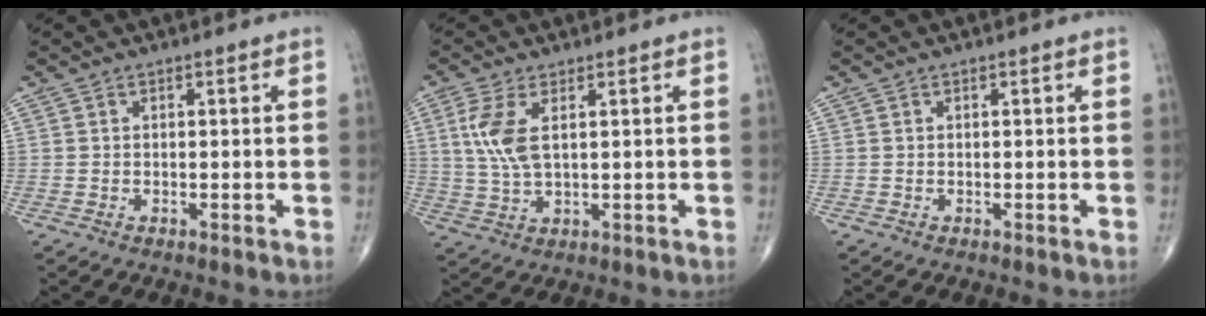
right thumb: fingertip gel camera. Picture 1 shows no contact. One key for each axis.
{"total": 7.1, "fx": 2.0, "fy": 3.0, "fz": 6.1, "tx": -0.144, "ty": -0.003, "tz": 0.045}
{"total": 0.0}